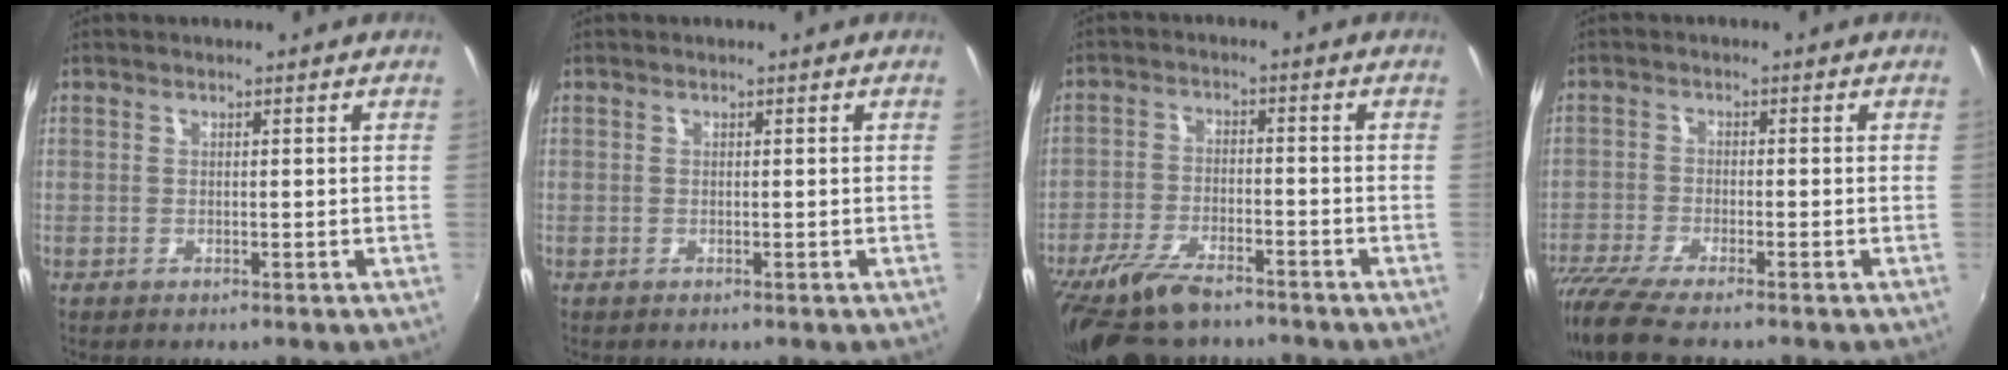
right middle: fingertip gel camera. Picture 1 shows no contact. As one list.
[{"total": 0.0}, {"total": 12.6, "force": [-9.9, 4.3, 6.4], "torque": [-0.148, -0.029, -0.182]}, {"total": 10.0, "force": [-8.3, 1.2, 5.3], "torque": [-0.132, -0.046, -0.152]}]